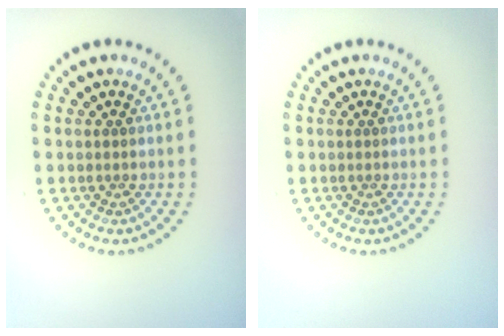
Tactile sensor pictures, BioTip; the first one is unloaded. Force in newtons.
{"total": 0.0}